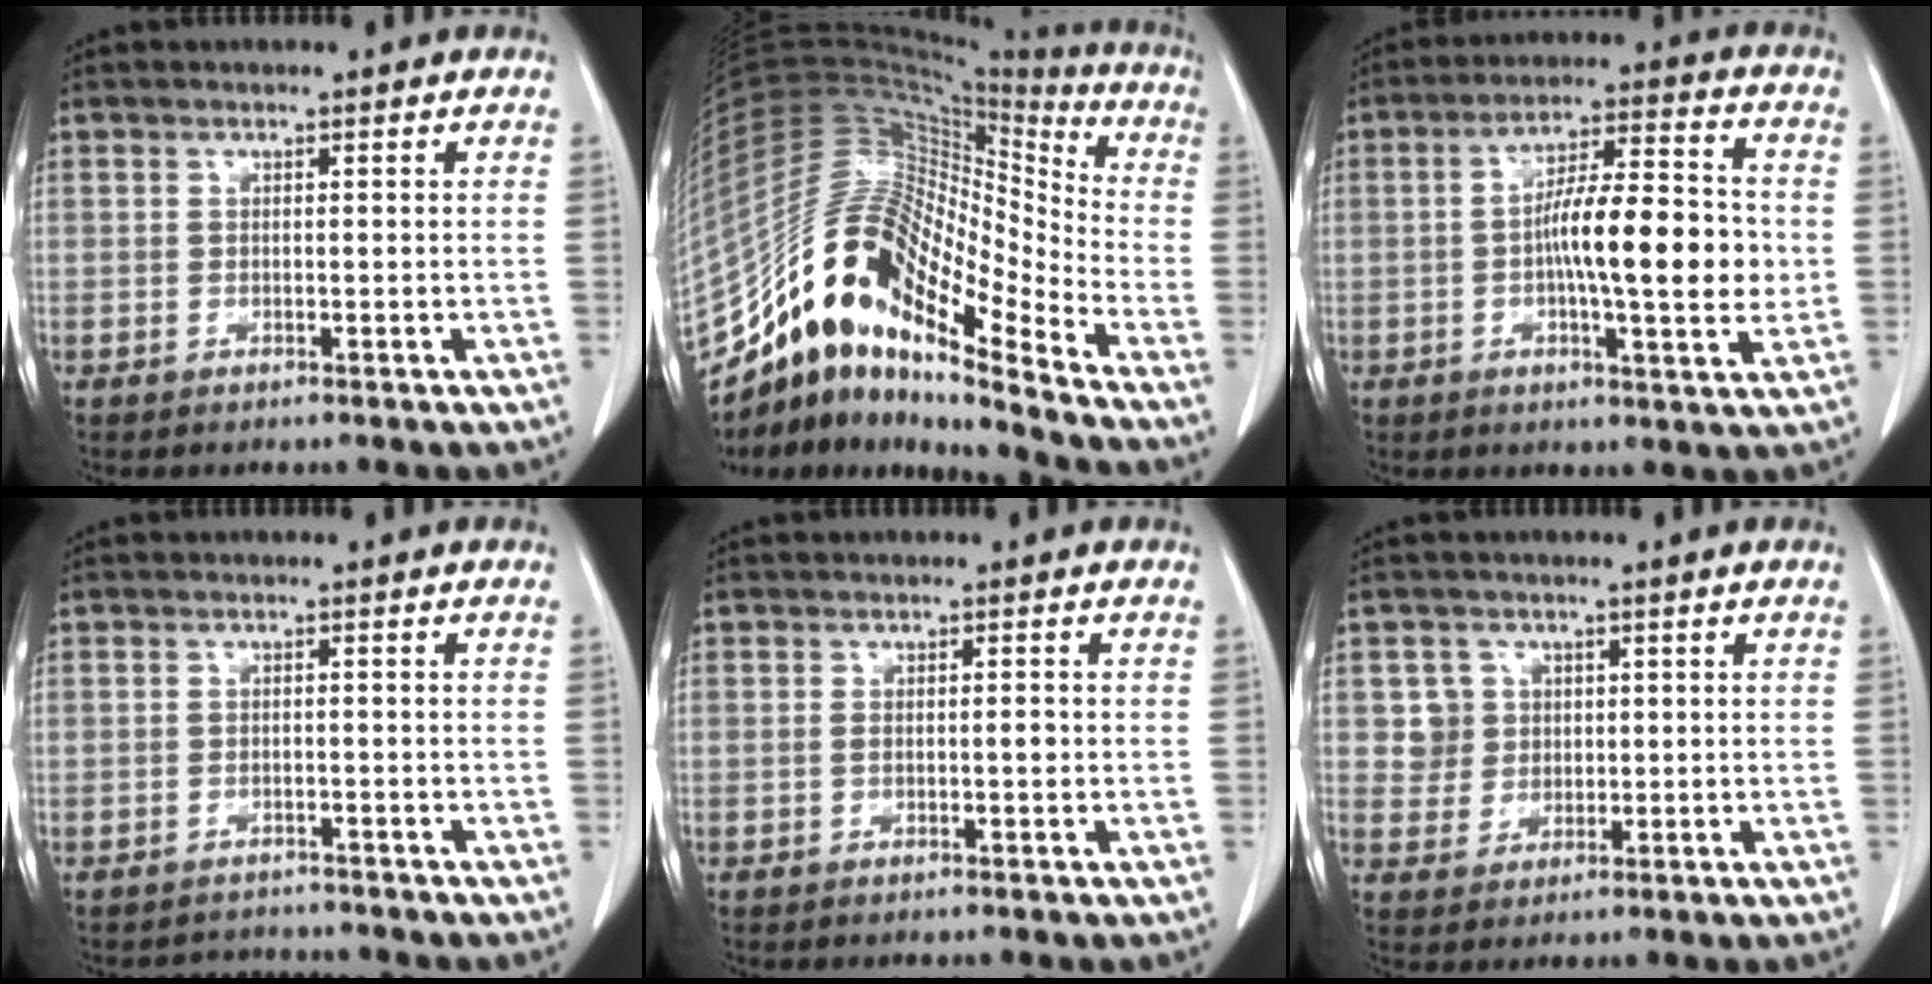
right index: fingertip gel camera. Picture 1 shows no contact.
{"total": 20.1, "force": [-14.7, 4.3, 13.1], "torque": [-0.249, 0.036, -0.268]}
{"total": 13.5, "force": [-0.9, 2.4, 13.3], "torque": [-0.219, 0.010, -0.018]}
{"total": 2.8, "force": [-2.7, 0.6, -0.6], "torque": [0.008, -0.003, -0.038]}
{"total": 1.3, "force": [-0.2, 0.3, 1.2], "torque": [-0.021, 0.001, -0.002]}
{"total": 4.2, "force": [1.2, 4.1, 0.1], "torque": [0.006, 0.010, 0.025]}